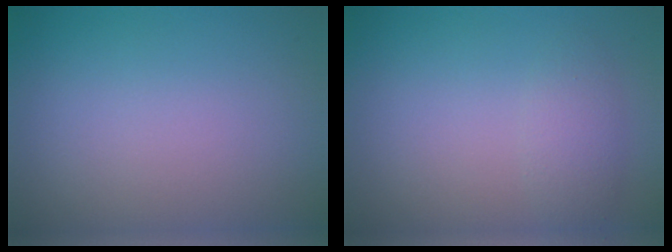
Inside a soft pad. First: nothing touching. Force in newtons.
{"total": 2.0, "press": 2.0, "slide": 0.1}